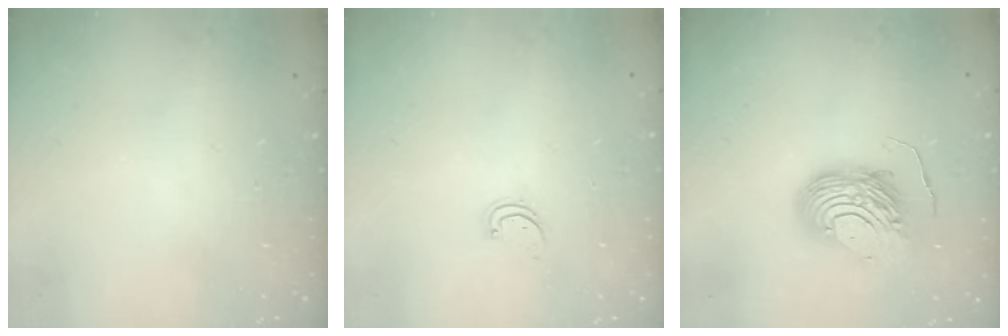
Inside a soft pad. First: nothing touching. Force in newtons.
{"total": 1.7, "press": 1.7, "slide": 0.3}
{"total": 10.4, "press": 10.3, "slide": 1.1}